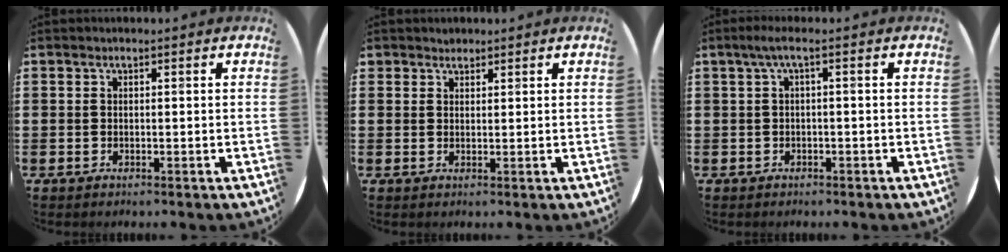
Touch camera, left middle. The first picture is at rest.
{"total": 1.3, "force": [1.2, 0.5, -0.1], "torque": [0.001, 0.002, 0.024]}
{"total": 1.8, "force": [-0.2, 0.0, 1.8], "torque": [-0.028, 0.003, -0.007]}